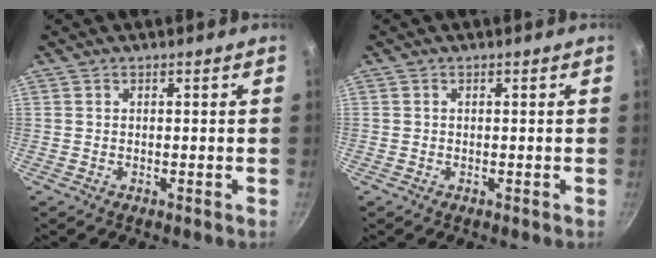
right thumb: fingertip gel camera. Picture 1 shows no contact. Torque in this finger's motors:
{"motor_torque": [-0.20, -0.56, 0.07, 0.72, -0.04]}